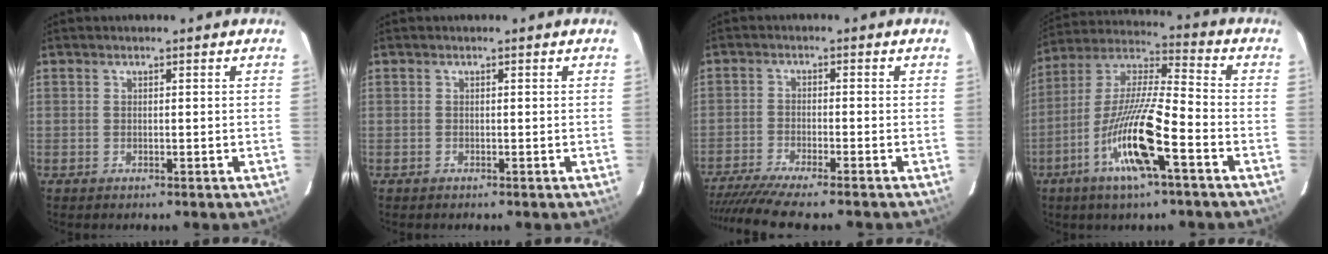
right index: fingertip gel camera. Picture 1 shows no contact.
{"total": 0.0}
{"total": 13.6, "force": [-11.9, -0.1, 6.6], "torque": [-0.097, -0.026, -0.185]}
{"total": 15.7, "force": [-6.6, 1.4, 14.2], "torque": [-0.284, -0.008, -0.124]}